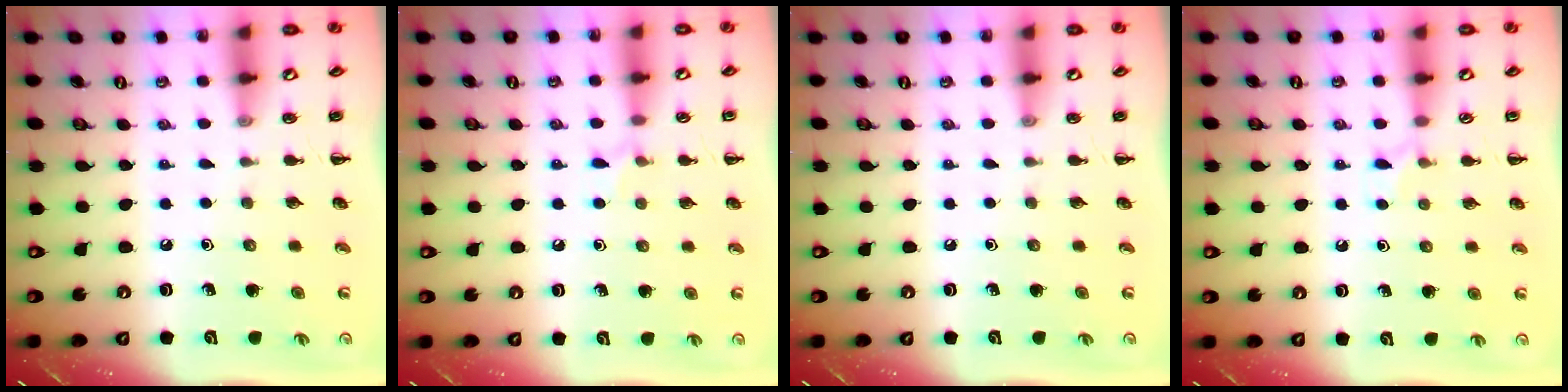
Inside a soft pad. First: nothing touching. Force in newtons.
{"total": 4.5, "press": 4.2, "slide": 1.5}
{"total": 0.0}
{"total": 5.6, "press": 5.2, "slide": 1.9}